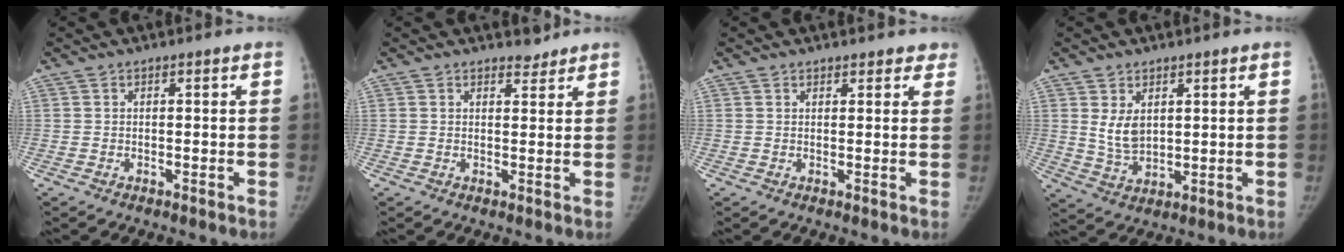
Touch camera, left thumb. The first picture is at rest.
{"total": 1.6, "force": [1.5, 0.7, 0.0], "torque": [0.012, -0.011, 0.018]}
{"total": 2.7, "force": [2.3, 1.4, 0.2], "torque": [0.033, -0.006, 0.017]}
{"total": 5.4, "force": [1.8, 3.5, 3.7], "torque": [-0.052, -0.018, 0.046]}